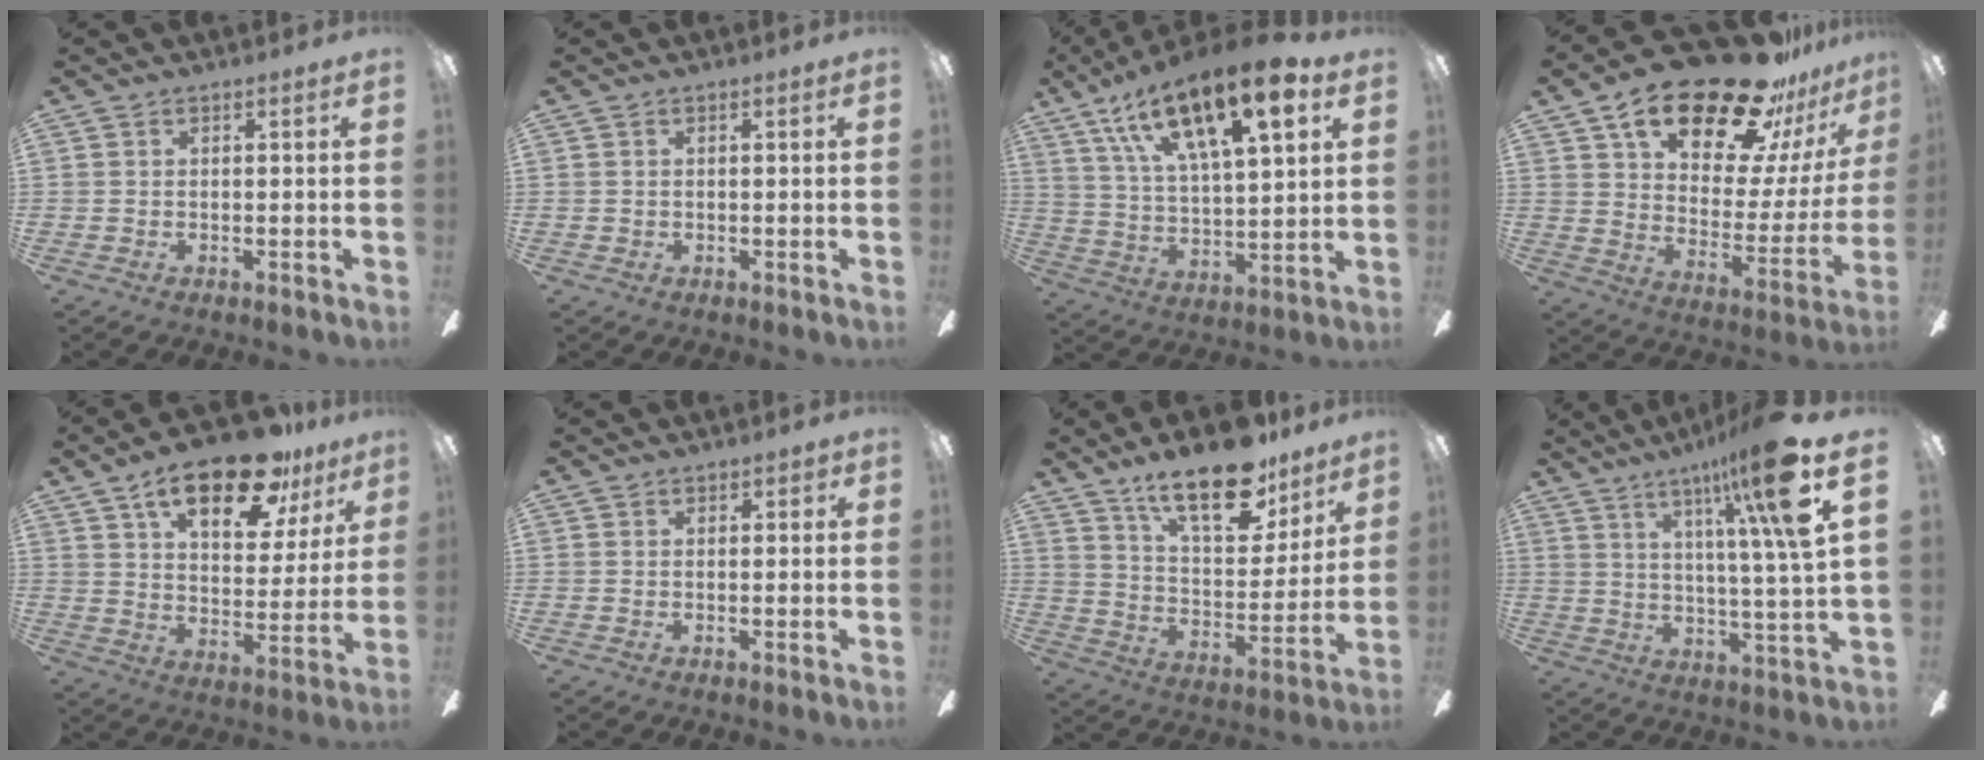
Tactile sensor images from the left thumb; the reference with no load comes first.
{"total": 0.6, "force": [0.1, 0.5, 0.1], "torque": [-0.002, 0.005, 0.001]}
{"total": 21.3, "force": [12.8, 7.3, 15.3], "torque": [-0.260, -0.059, 0.212]}
{"total": 26.2, "force": [18.8, 10.4, 15.0], "torque": [-0.228, -0.118, 0.316]}
{"total": 20.9, "force": [13.6, 8.7, 13.3], "torque": [-0.199, -0.069, 0.225]}
{"total": 1.0, "force": [0.6, 0.7, 0.3], "torque": [-0.005, 0.003, 0.011]}
{"total": 20.7, "force": [14.8, 8.2, 12.0], "torque": [-0.194, -0.086, 0.255]}
{"total": 16.3, "force": [9.0, 1.3, 13.6], "torque": [-0.227, -0.035, 0.127]}